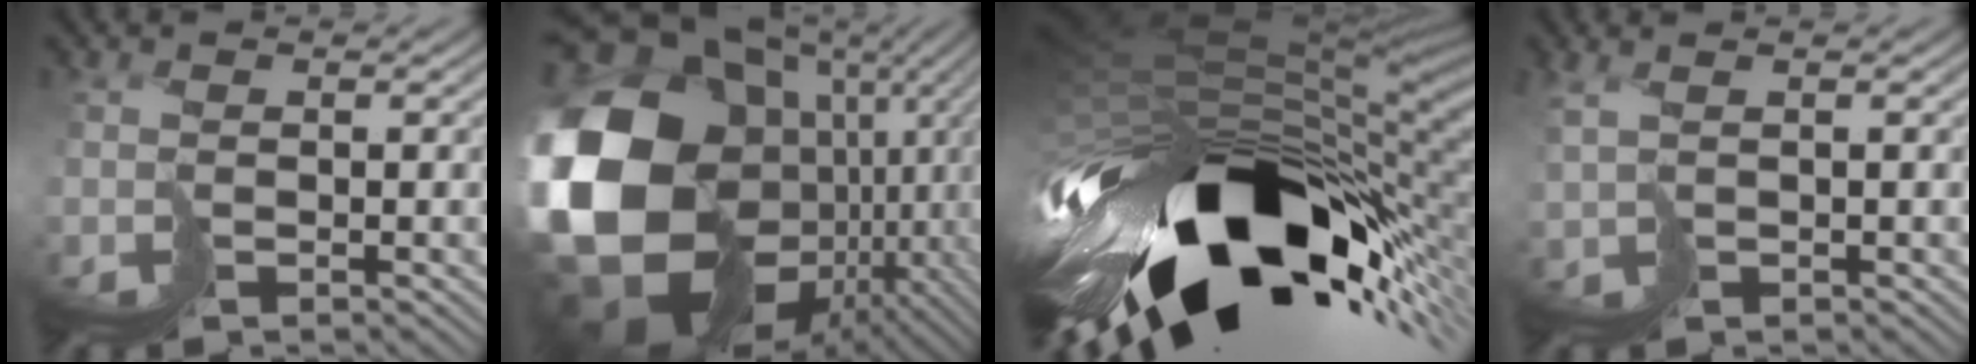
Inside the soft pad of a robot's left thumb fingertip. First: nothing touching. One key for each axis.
{"total": 20.7, "fx": -0.5, "fy": 16.3, "fz": 12.8, "tx": -0.254, "ty": -0.065, "tz": 0.026}
{"total": 15.9, "fx": -3.7, "fy": 8.3, "fz": 13.0, "tx": -0.241, "ty": -0.042, "tz": -0.043}
{"total": 2.2, "fx": 1.4, "fy": 0.3, "fz": 1.6, "tx": -0.046, "ty": -0.003, "tz": 0.031}